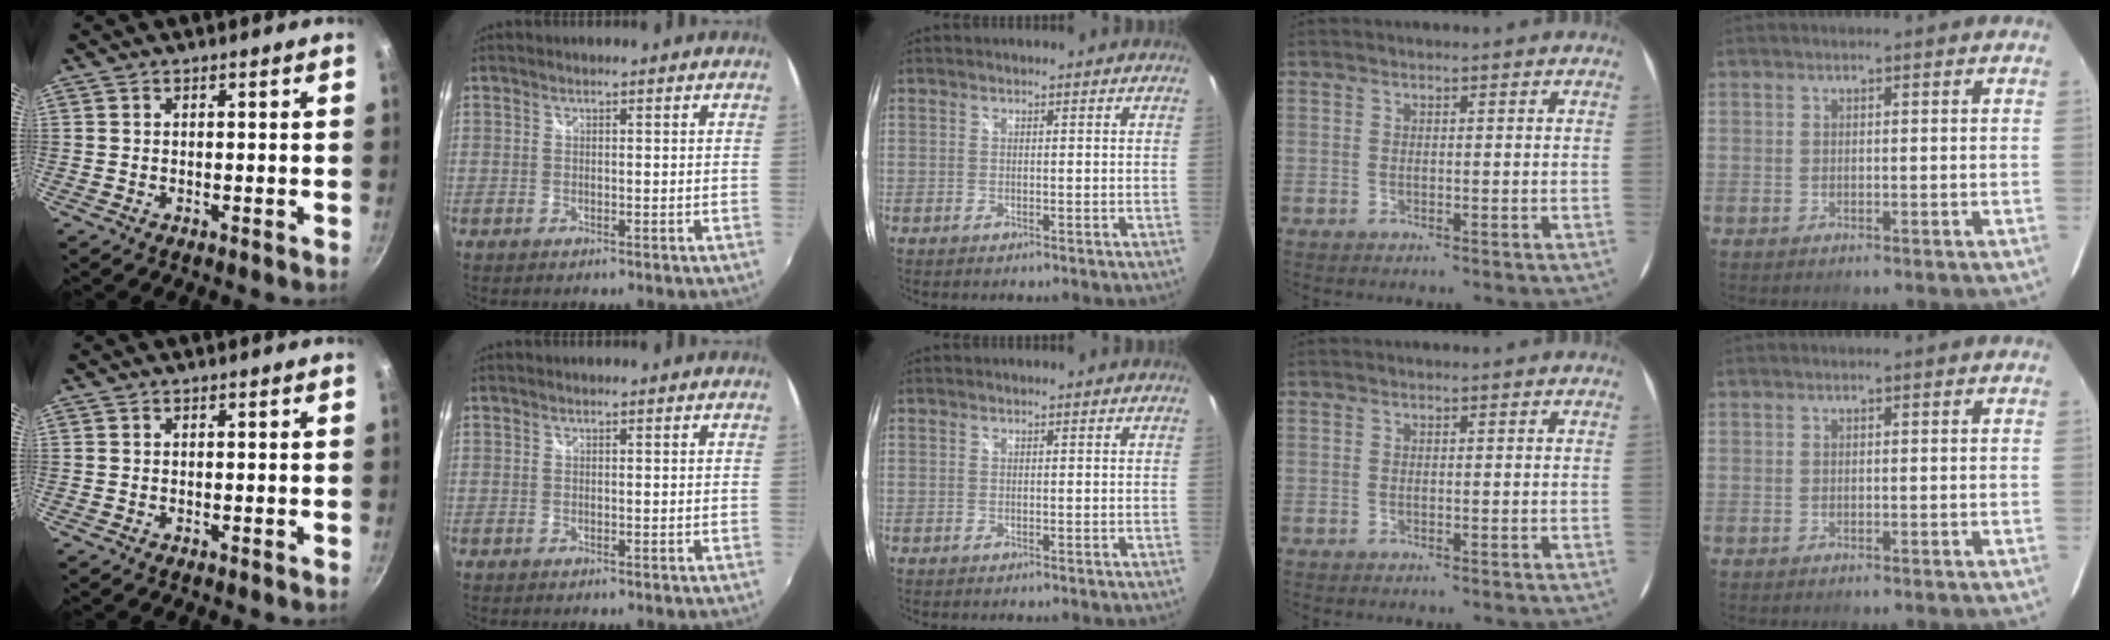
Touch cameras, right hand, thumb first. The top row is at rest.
{}